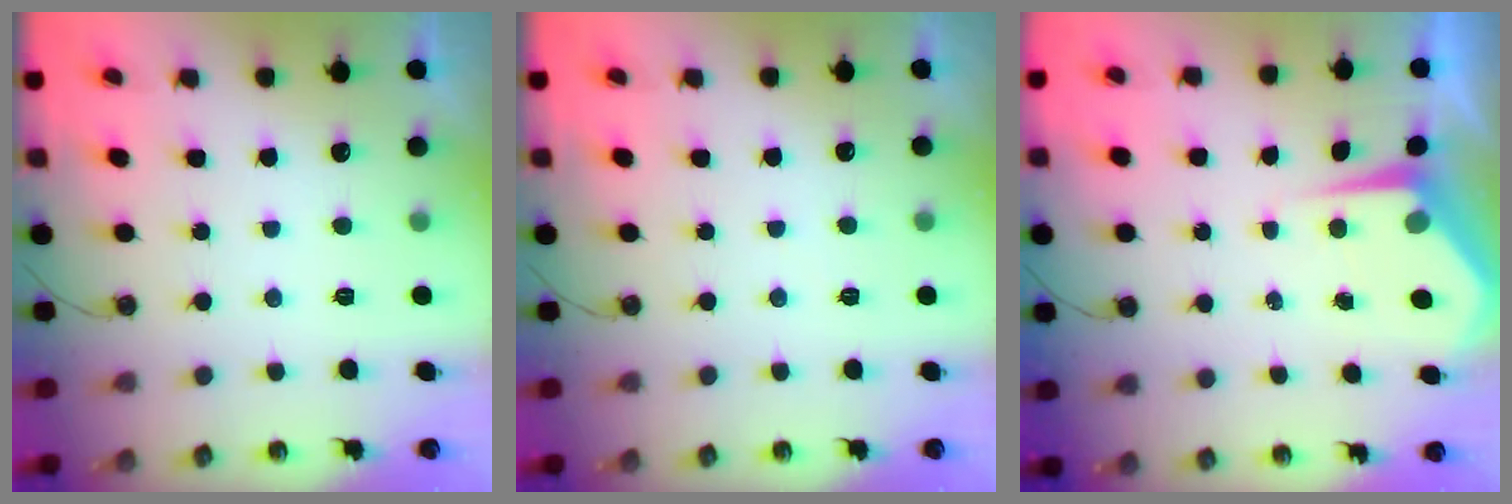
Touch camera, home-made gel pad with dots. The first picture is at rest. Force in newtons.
{"total": 2.9, "press": 2.9, "slide": 0.5}
{"total": 5.1, "press": 5.0, "slide": 0.7}